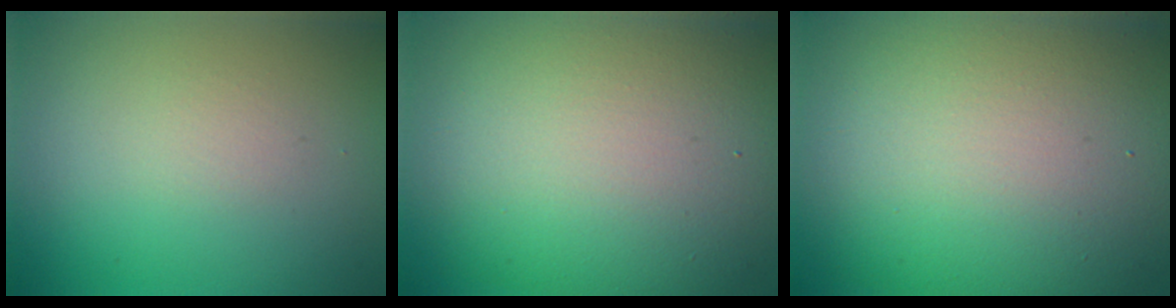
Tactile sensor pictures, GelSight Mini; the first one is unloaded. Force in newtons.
{"total": 13.7, "press": 13.7, "slide": 0.9}
{"total": 15.9, "press": 15.9, "slide": 0.8}